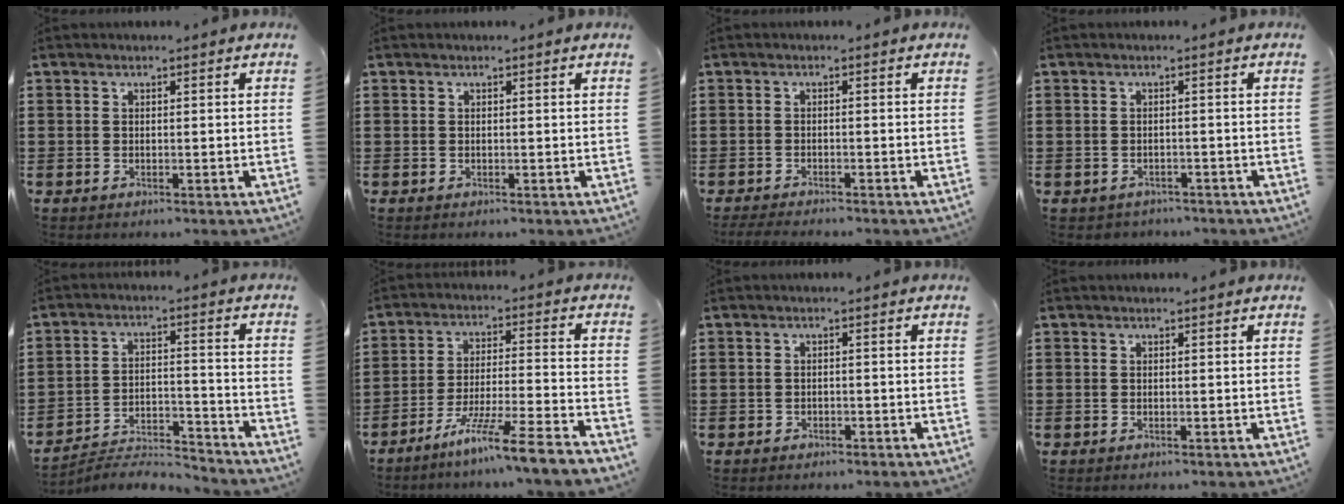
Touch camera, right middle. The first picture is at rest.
{"total": 0.0}
{"total": 1.5, "force": [-1.4, 0.0, 0.3], "torque": [-0.007, 0.000, -0.027]}
{"total": 1.0, "force": [-0.8, 0.5, -0.1], "torque": [-0.002, 0.002, -0.021]}
{"total": 5.2, "force": [-5.1, 0.5, 0.9], "torque": [-0.018, 0.007, -0.105]}
{"total": 9.3, "force": [-7.8, -1.0, 5.0], "torque": [-0.094, -0.007, -0.156]}
{"total": 0.9, "force": [-0.7, 0.6, 0.1], "torque": [-0.004, 0.001, -0.017]}
{"total": 0.0}